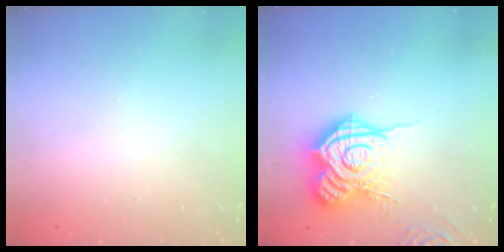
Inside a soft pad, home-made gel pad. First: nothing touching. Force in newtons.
{"total": 18.9, "press": 18.8, "slide": 1.3}